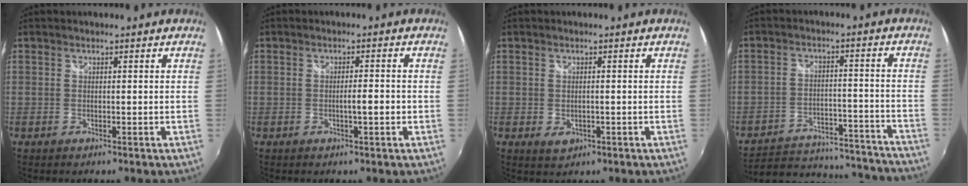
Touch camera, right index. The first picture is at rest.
{"total": 2.5, "force": [-0.5, 0.3, 2.4], "torque": [-0.037, -0.001, -0.010]}
{"total": 2.7, "force": [-0.5, 1.7, 2.1], "torque": [-0.037, -0.006, -0.003]}
{"total": 25.6, "force": [-23.1, 7.1, 8.5], "torque": [-0.158, 0.010, -0.287]}